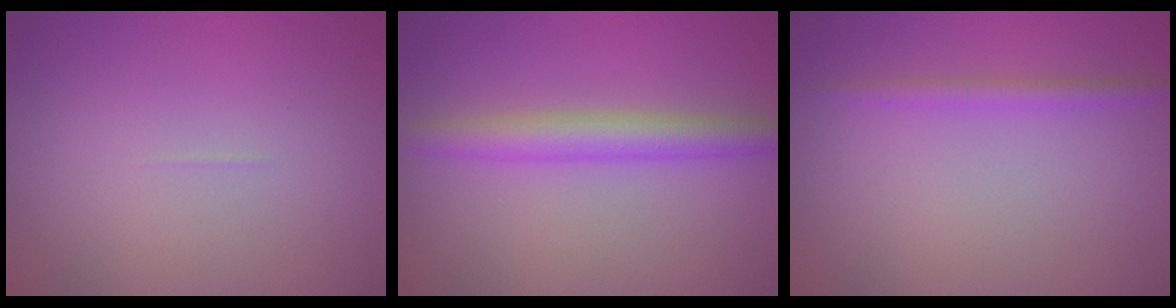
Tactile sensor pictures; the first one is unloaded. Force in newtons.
{"total": 3.7, "press": 3.7, "slide": 0.1}
{"total": 1.6, "press": 1.6, "slide": 0.0}